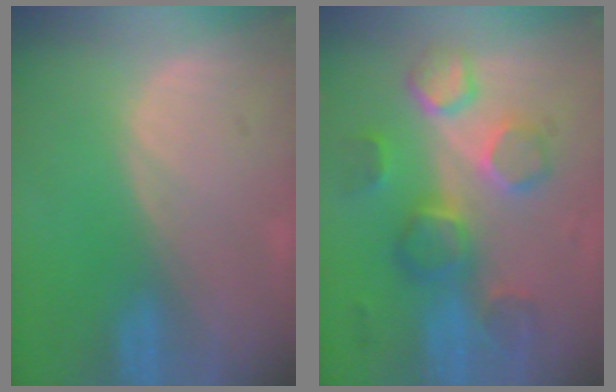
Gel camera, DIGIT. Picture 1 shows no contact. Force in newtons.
{"total": 8.7, "press": 8.4, "slide": 2.0}